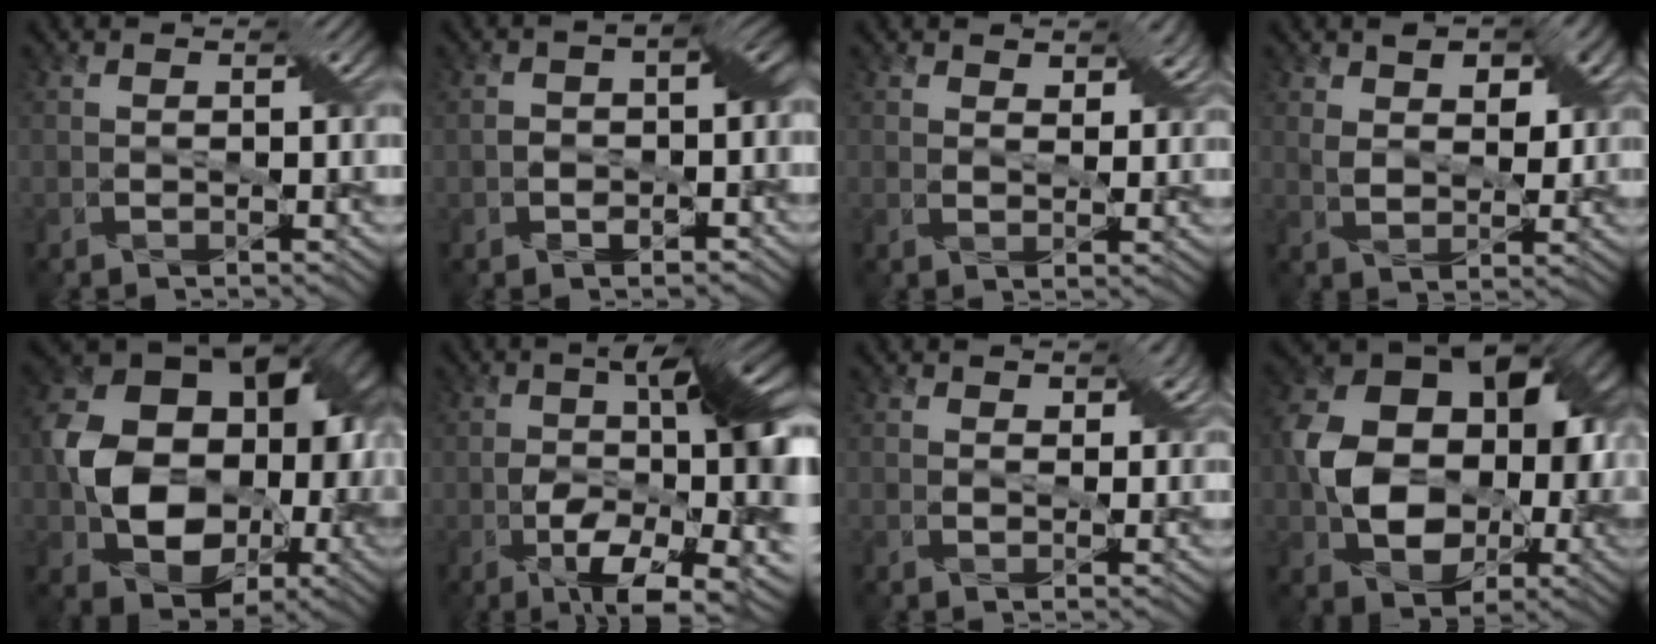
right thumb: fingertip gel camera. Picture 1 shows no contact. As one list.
[{"total": 5.9, "force": [-1.2, 3.6, 4.6], "torque": [-0.065, 0.001, -0.024]}, {"total": 4.5, "force": [2.6, 2.3, 2.8], "torque": [-0.046, -0.003, 0.042]}, {"total": 8.2, "force": [3.6, 5.0, 5.4], "torque": [-0.097, 0.002, 0.061]}, {"total": 15.9, "force": [-0.7, 11.9, 10.4], "torque": [-0.179, -0.012, -0.008]}, {"total": 15.5, "force": [-3.3, 5.1, 14.2], "torque": [-0.216, -0.004, -0.055]}, {"total": 3.7, "force": [2.0, 2.1, 2.3], "torque": [-0.036, -0.003, 0.030]}, {"total": 14.2, "force": [-0.2, 10.6, 9.5], "torque": [-0.161, 0.005, -0.001]}]